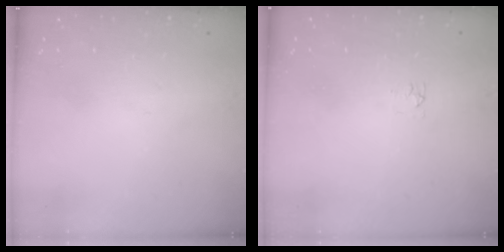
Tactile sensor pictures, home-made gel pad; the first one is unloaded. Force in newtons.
{"total": 2.9, "press": 2.9, "slide": 0.5}